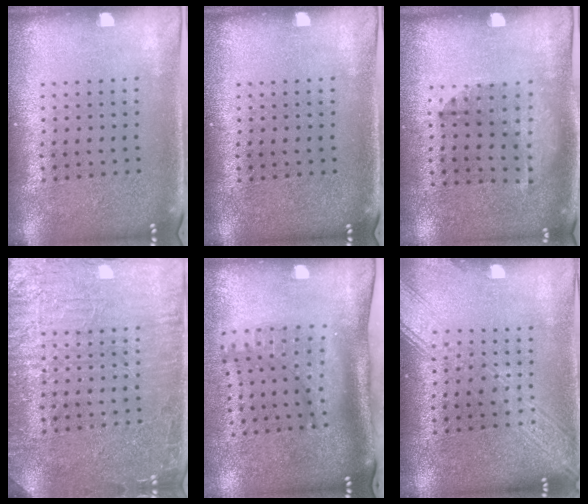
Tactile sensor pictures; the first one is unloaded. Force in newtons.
{"total": 0.0}
{"total": 1.3, "press": 1.0, "slide": 0.8}
{"total": 5.7, "press": 5.7, "slide": 0.8}
{"total": 2.3, "press": 1.6, "slide": 1.6}
{"total": 3.4, "press": 3.4, "slide": 0.5}